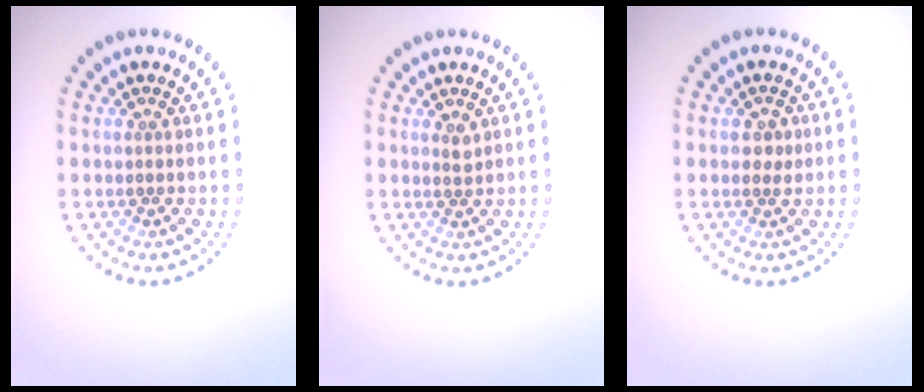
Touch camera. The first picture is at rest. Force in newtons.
{"total": 0.9, "press": 0.6, "slide": 0.6}
{"total": 1.5, "press": 1.4, "slide": 0.4}